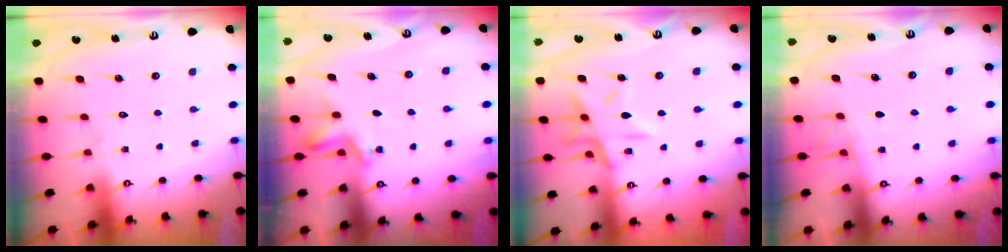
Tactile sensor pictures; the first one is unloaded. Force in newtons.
{"total": 3.3, "press": 2.9, "slide": 1.6}
{"total": 11.3, "press": 11.3, "slide": 0.9}
{"total": 2.6, "press": 2.5, "slide": 0.4}